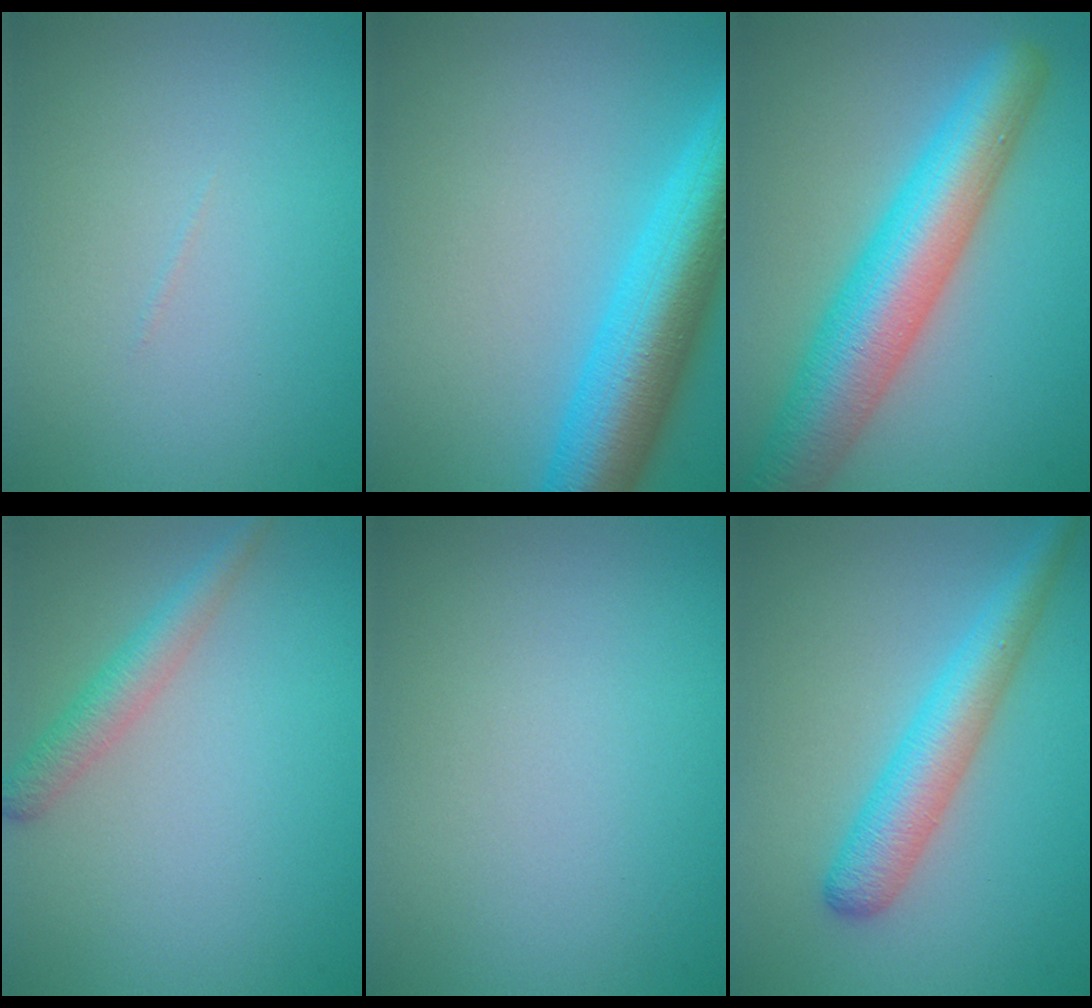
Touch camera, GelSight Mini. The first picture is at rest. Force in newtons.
{"total": 8.8, "press": 8.8, "slide": 0.3}
{"total": 8.7, "press": 8.7, "slide": 0.3}
{"total": 2.5, "press": 2.5, "slide": 0.1}
{"total": 0.0}
{"total": 4.3, "press": 4.3, "slide": 0.1}